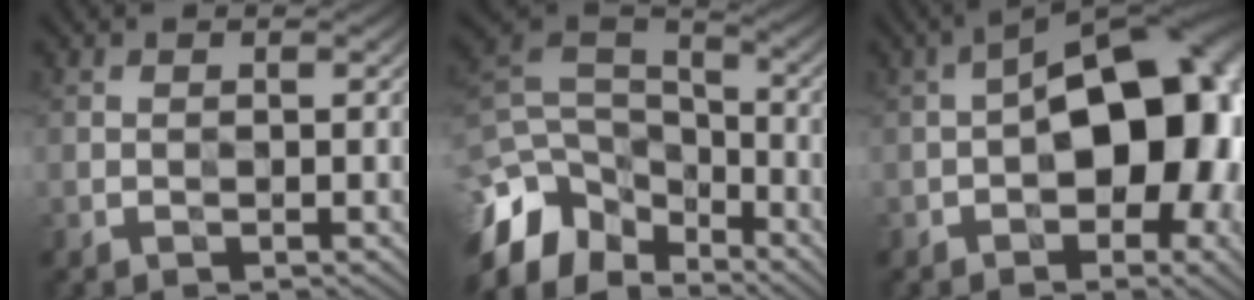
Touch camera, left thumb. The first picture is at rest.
{"total": 12.5, "force": [-7.9, 7.2, 6.4], "torque": [-0.187, -0.010, -0.148]}
{"total": 14.0, "force": [-1.2, 7.7, 11.6], "torque": [-0.130, 0.017, -0.034]}